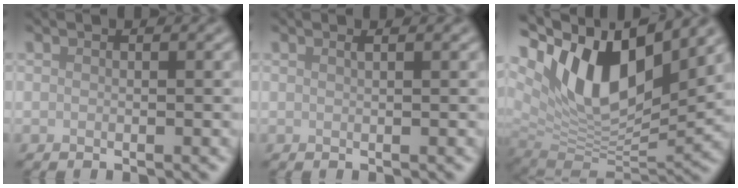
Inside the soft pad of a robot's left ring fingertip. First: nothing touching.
{"total": 0.9, "force": [0.5, 0.4, 0.7], "torque": [-0.005, 0.001, 0.003]}
{"total": 13.8, "force": [5.8, 6.8, 10.6], "torque": [-0.183, 0.008, 0.108]}